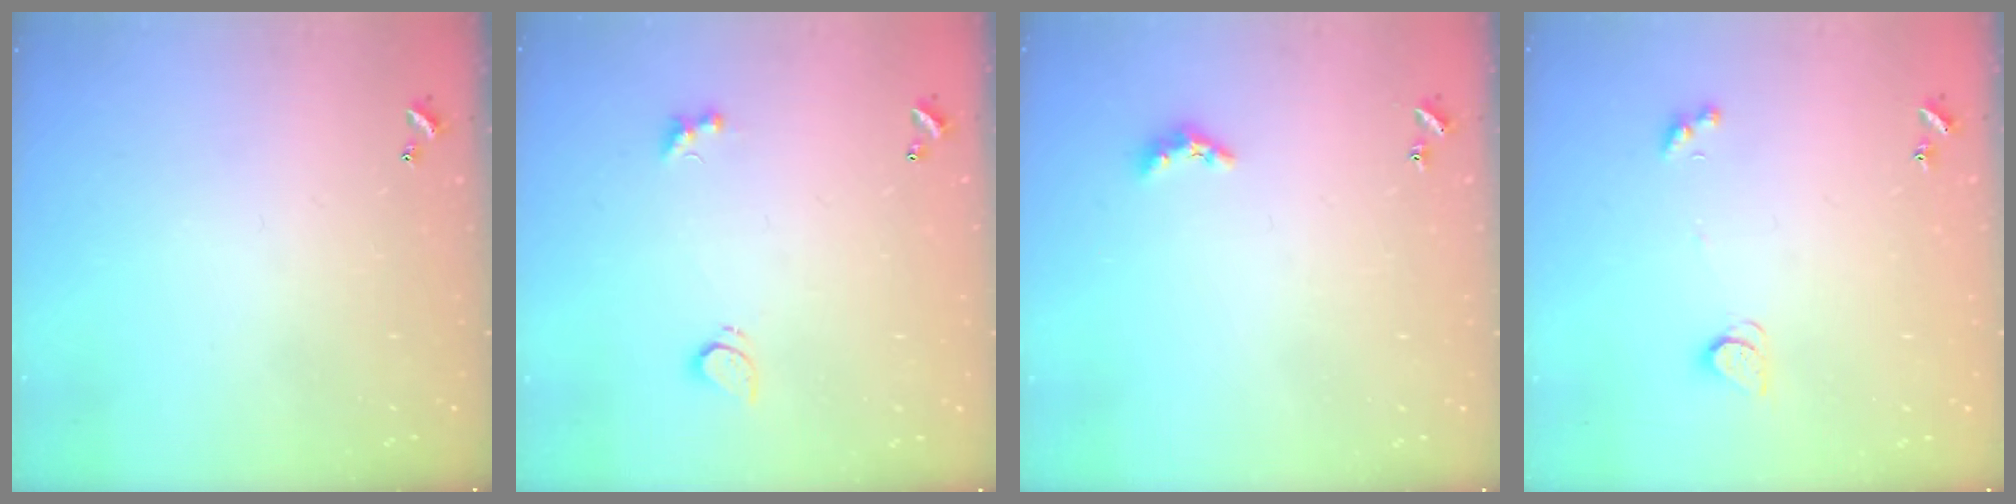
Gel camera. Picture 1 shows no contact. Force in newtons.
{"total": 3.0, "press": 2.7, "slide": 1.1}
{"total": 3.3, "press": 3.3, "slide": 0.6}
{"total": 2.6, "press": 2.6, "slide": 0.5}